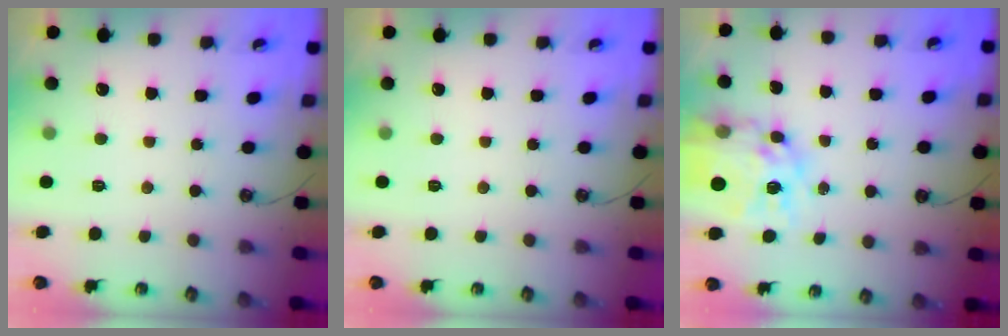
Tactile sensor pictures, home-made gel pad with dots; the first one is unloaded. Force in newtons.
{"total": 0.0}
{"total": 15.0, "press": 14.9, "slide": 1.5}